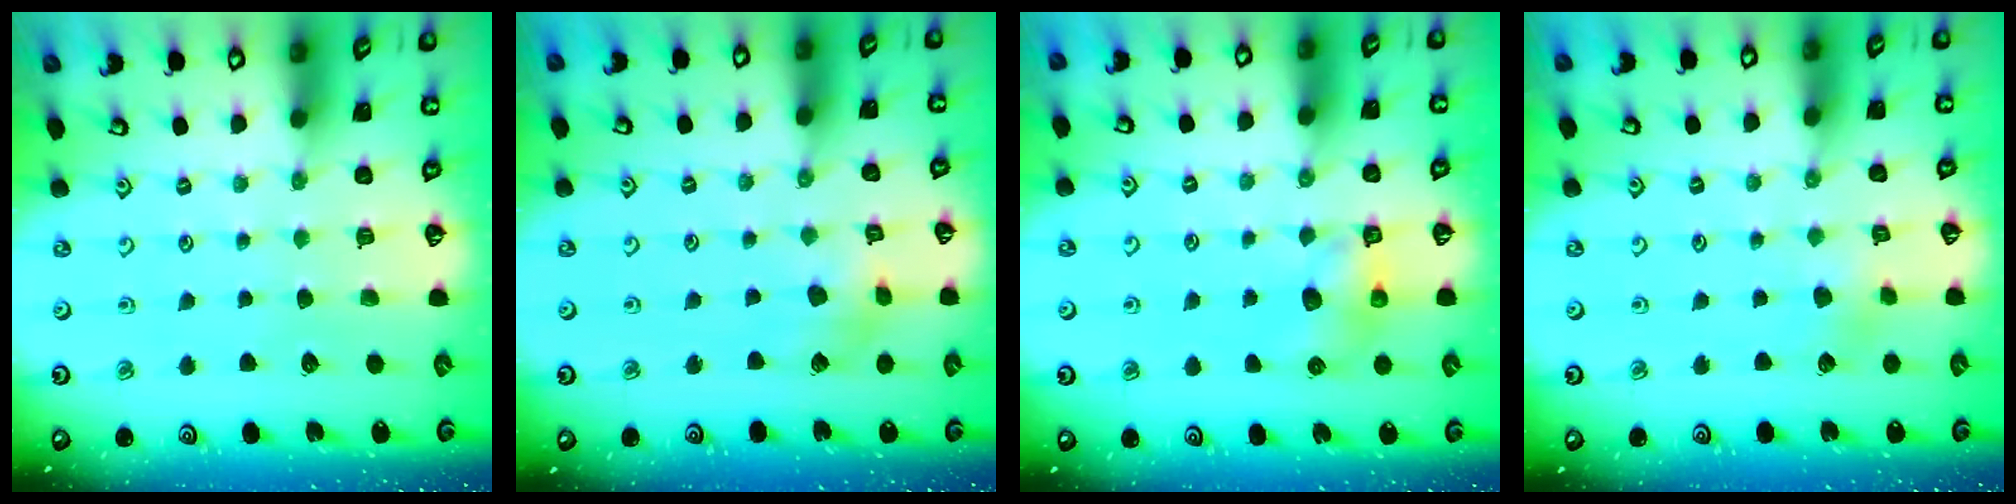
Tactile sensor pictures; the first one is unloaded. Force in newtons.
{"total": 5.4, "press": 5.3, "slide": 0.7}
{"total": 7.6, "press": 7.6, "slide": 0.1}
{"total": 3.2, "press": 3.2, "slide": 0.4}